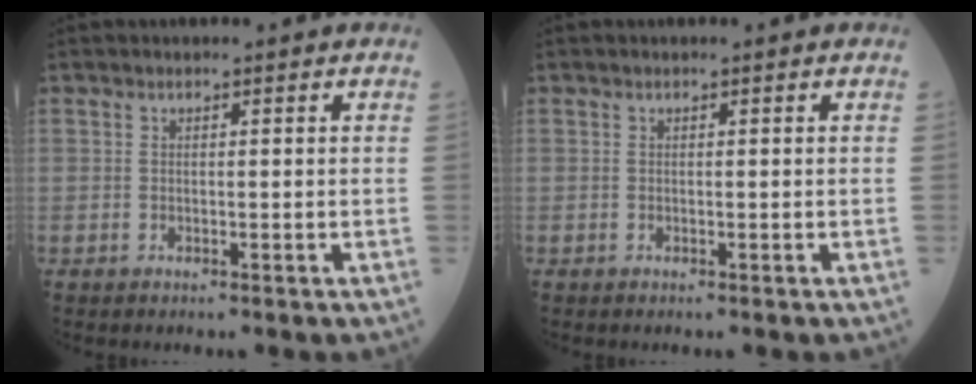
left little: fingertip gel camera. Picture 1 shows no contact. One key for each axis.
{"total": 0.0}